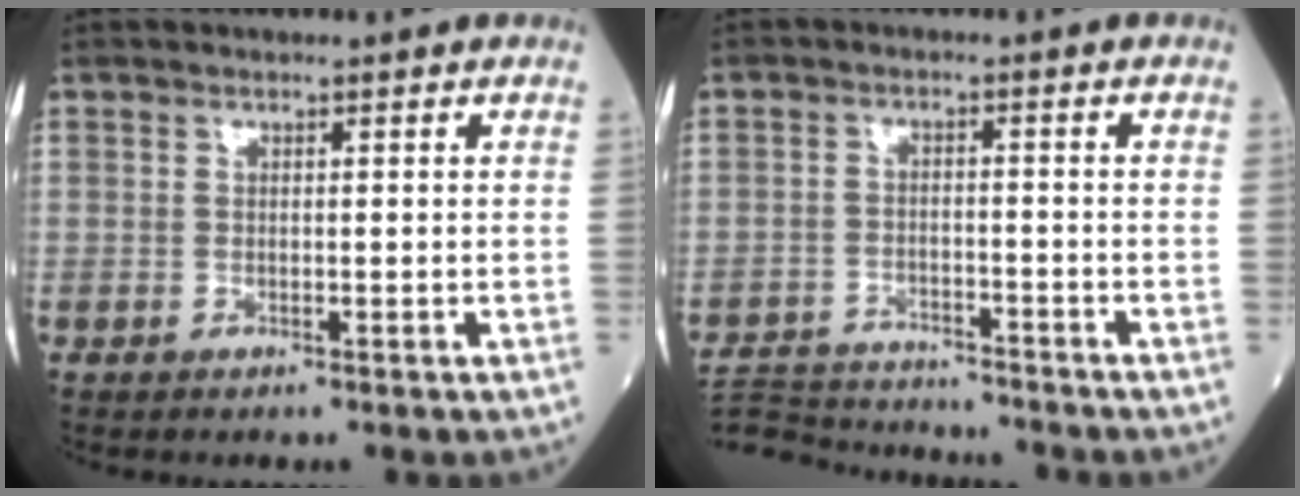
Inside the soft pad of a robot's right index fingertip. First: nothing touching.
{"total": 12.6, "force": [-12.1, 1.3, 3.2], "torque": [-0.063, 0.002, -0.187]}